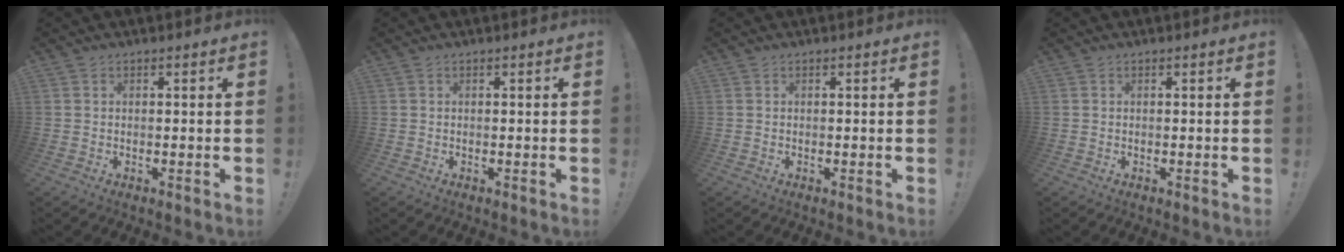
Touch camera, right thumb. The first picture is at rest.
{"total": 0.0}
{"total": 0.0}
{"total": 0.0}